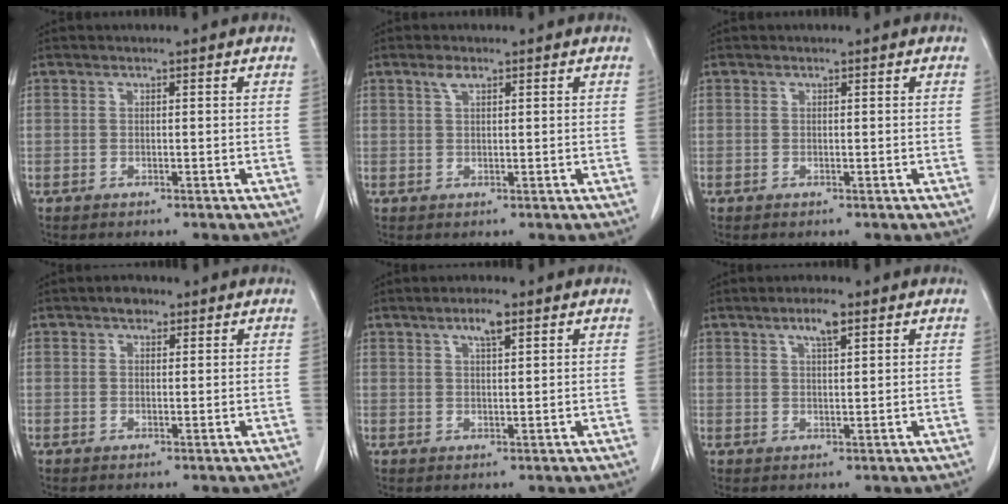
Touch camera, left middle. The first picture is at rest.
{"total": 1.7, "force": [1.1, 0.6, 1.1], "torque": [-0.025, 0.004, 0.021]}
{"total": 0.0}
{"total": 2.0, "force": [1.3, 1.1, 1.0], "torque": [-0.018, 0.005, 0.018]}
{"total": 3.3, "force": [2.0, 0.5, 2.6], "torque": [-0.049, 0.002, 0.035]}
{"total": 3.7, "force": [2.2, 0.6, 2.8], "torque": [-0.054, 0.002, 0.040]}